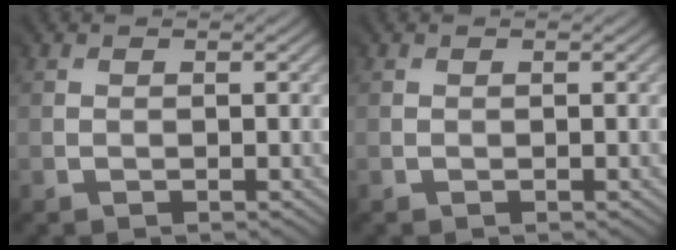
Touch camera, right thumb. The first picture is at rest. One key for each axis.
{"total": 0.0}